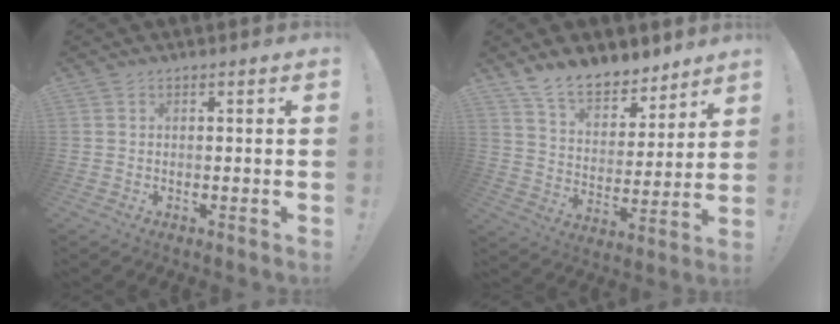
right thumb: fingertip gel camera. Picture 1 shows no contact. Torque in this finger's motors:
{"motor_torque": [-0.03, 0.06, 0.90, 0.85, 0.00]}